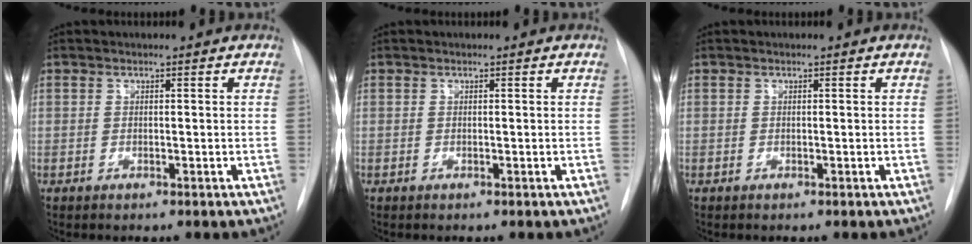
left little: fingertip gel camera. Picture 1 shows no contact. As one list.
[{"total": 0.0}, {"total": 0.0}]